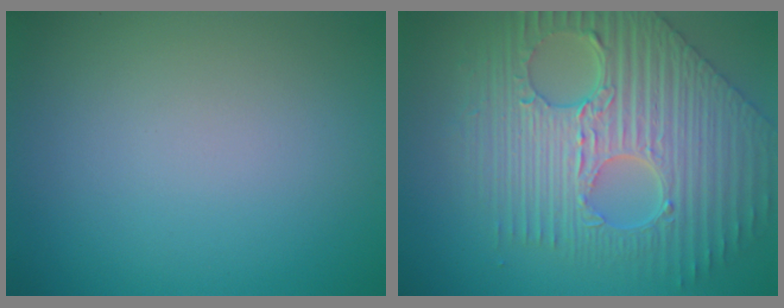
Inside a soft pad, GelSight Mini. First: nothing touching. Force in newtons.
{"total": 9.9, "press": 7.2, "slide": 6.9}